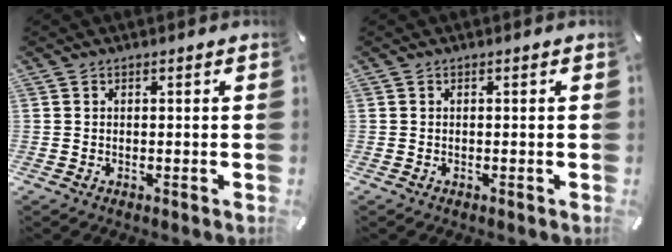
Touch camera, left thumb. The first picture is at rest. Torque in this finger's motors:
{"motor_torque": [-0.13, 0.07, 0.01, -0.01, 0.01]}